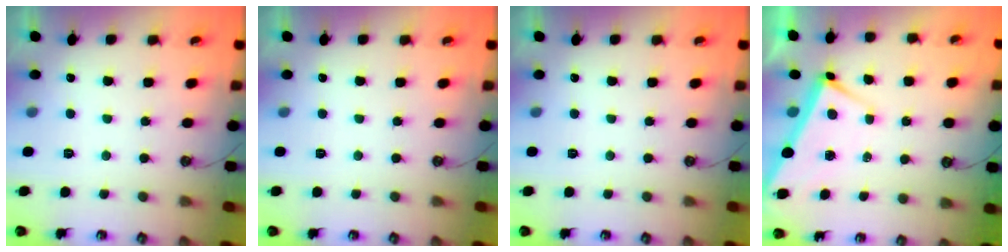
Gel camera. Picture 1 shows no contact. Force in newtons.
{"total": 0.0}
{"total": 0.0}
{"total": 3.2, "press": 3.2, "slide": 0.0}